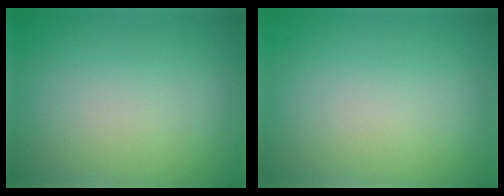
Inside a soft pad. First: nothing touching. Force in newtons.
{"total": 0.0}